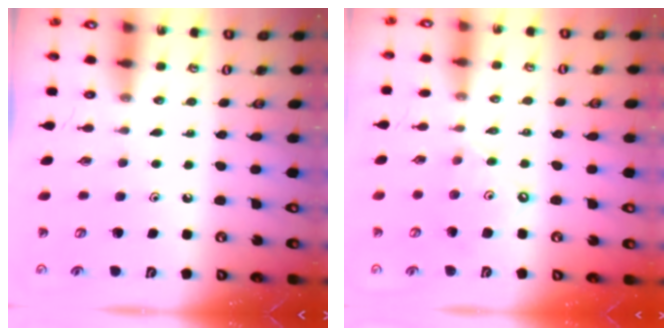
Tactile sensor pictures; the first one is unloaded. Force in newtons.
{"total": 4.1, "press": 4.1, "slide": 0.6}